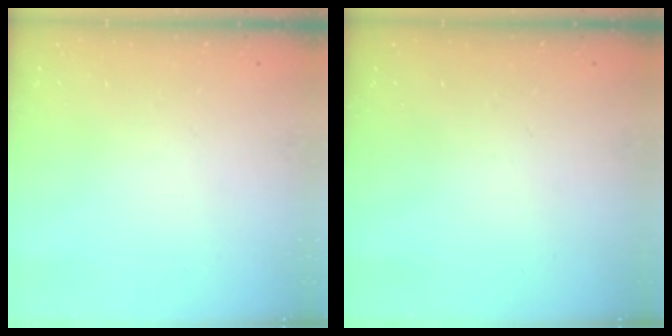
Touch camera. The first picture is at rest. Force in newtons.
{"total": 0.0}